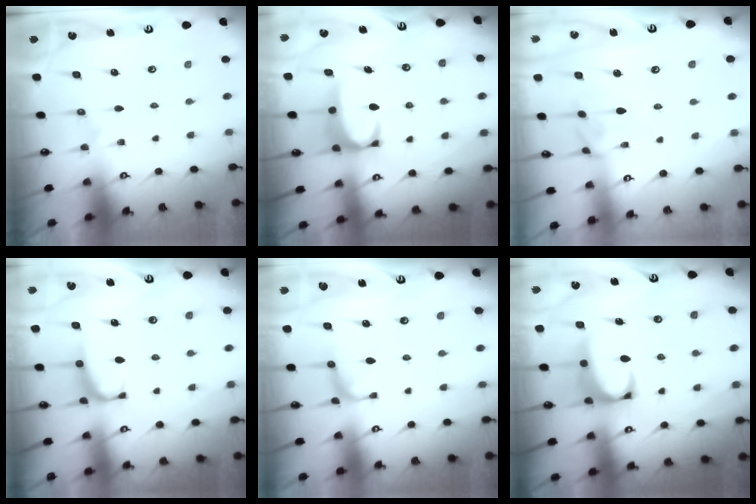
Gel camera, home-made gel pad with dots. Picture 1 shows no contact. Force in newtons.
{"total": 2.9, "press": 2.8, "slide": 0.7}
{"total": 1.1, "press": 0.8, "slide": 0.7}
{"total": 1.5, "press": 1.3, "slide": 0.7}
{"total": 2.6, "press": 2.4, "slide": 0.9}
{"total": 2.4, "press": 2.2, "slide": 0.9}